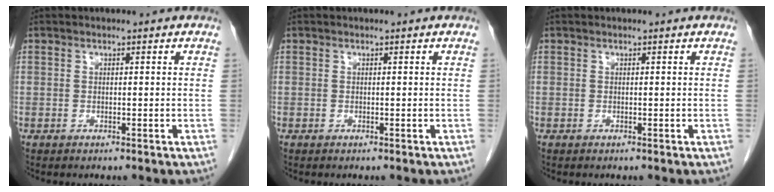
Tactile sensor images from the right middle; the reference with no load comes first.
{"total": 0.0}
{"total": 0.0}